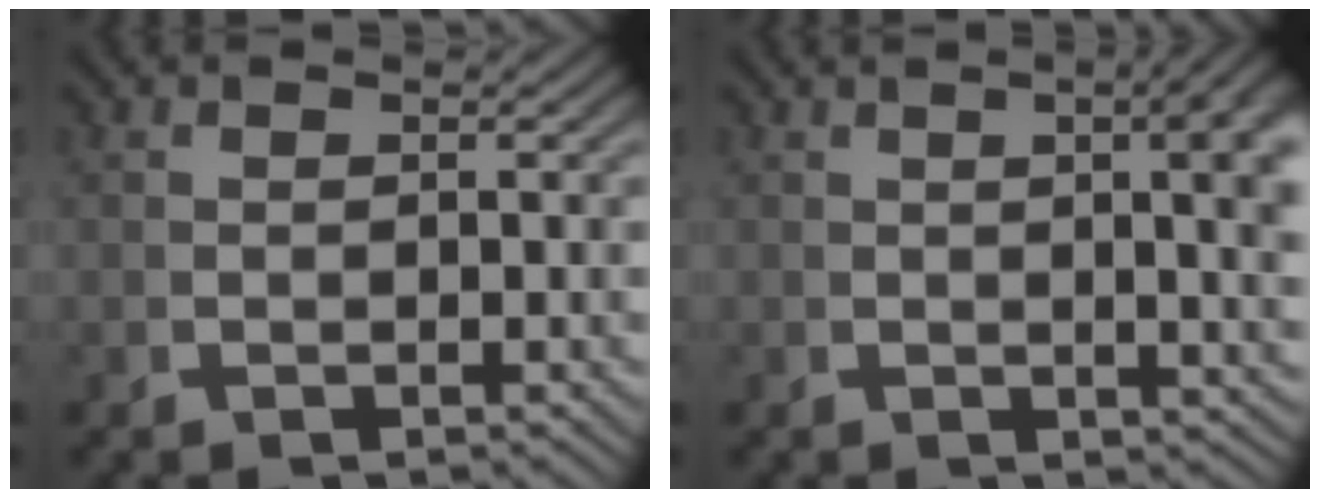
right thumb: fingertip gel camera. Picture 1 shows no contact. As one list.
[{"total": 7.0, "force": [1.7, 2.6, 6.3], "torque": [-0.057, 0.016, 0.020]}]